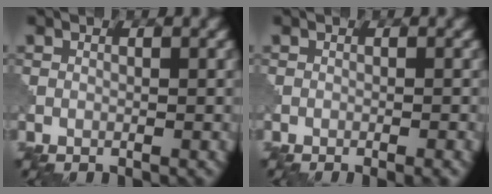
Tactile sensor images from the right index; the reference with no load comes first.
{"total": 1.9, "force": [-1.0, 0.5, 1.5], "torque": [-0.010, 0.000, -0.010]}